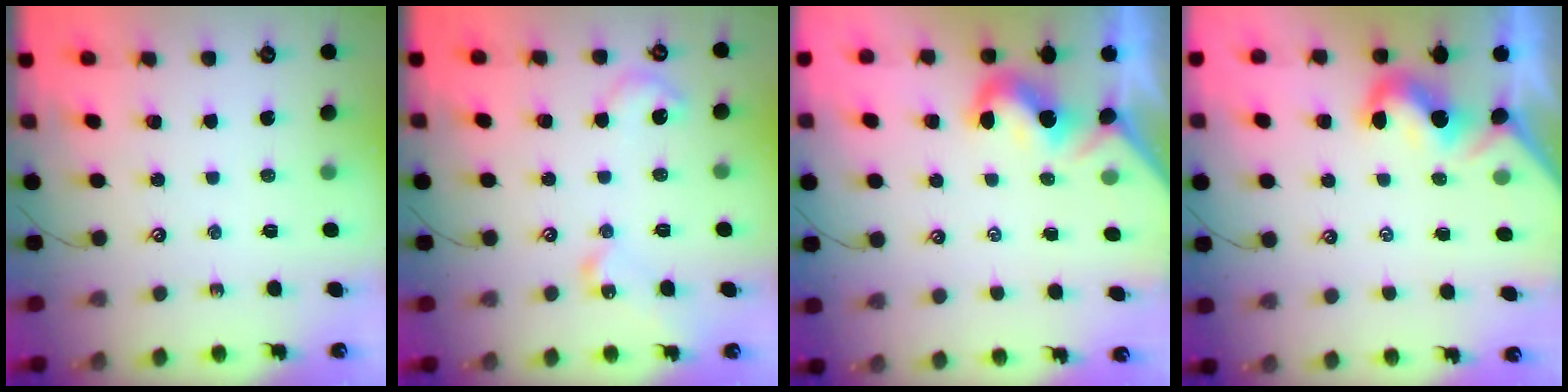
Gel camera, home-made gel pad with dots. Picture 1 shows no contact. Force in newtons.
{"total": 9.0, "press": 9.0, "slide": 0.6}
{"total": 2.2, "press": 2.1, "slide": 0.6}
{"total": 2.2, "press": 2.1, "slide": 0.6}